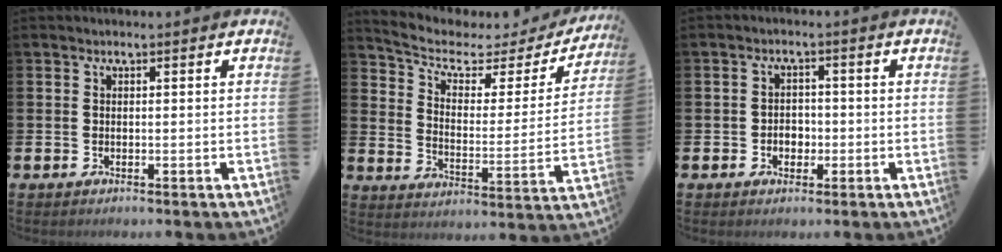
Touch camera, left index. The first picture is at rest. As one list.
[{"total": 5.3, "force": [4.1, 2.5, 2.3], "torque": [-0.074, -0.031, 0.060]}, {"total": 2.4, "force": [-0.8, 2.0, 1.1], "torque": [-0.013, 0.000, -0.021]}]